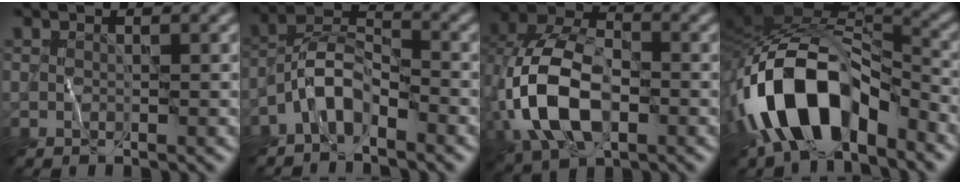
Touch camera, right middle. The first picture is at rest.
{"total": 4.0, "force": [-2.8, 1.6, 2.5], "torque": [-0.038, 0.014, -0.063]}
{"total": 10.3, "force": [-1.9, 6.5, 7.8], "torque": [-0.181, 0.000, -0.050]}
{"total": 13.7, "force": [-6.2, 7.6, 9.6], "torque": [-0.172, -0.001, -0.115]}